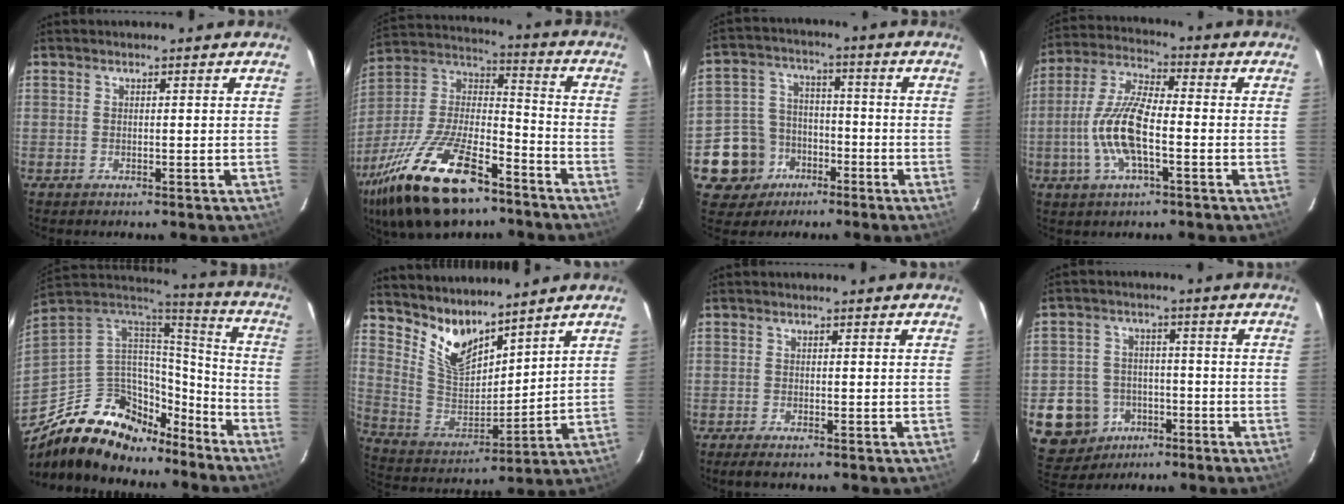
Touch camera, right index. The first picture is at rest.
{"total": 26.7, "force": [-16.7, 10.8, 17.8], "torque": [-0.365, -0.019, -0.284]}
{"total": 11.2, "force": [-5.5, 9.5, 2.1], "torque": [-0.076, 0.034, -0.079]}
{"total": 12.2, "force": [-3.2, 3.8, 11.2], "torque": [-0.238, 0.001, -0.065]}
{"total": 22.7, "force": [-15.5, 13.1, 10.3], "torque": [-0.219, 0.029, -0.236]}
{"total": 11.0, "force": [8.9, 4.2, 4.9], "torque": [-0.102, -0.014, 0.183]}
{"total": 2.2, "force": [-1.8, 0.3, 1.2], "torque": [-0.030, -0.007, -0.033]}
{"total": 11.1, "force": [-4.5, 9.9, 2.1], "torque": [-0.088, 0.028, -0.060]}